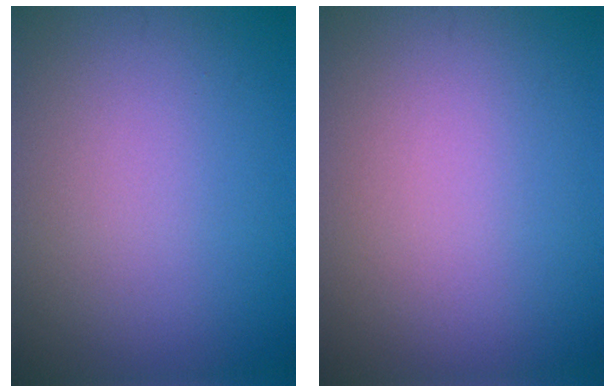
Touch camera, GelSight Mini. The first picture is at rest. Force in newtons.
{"total": 0.0}